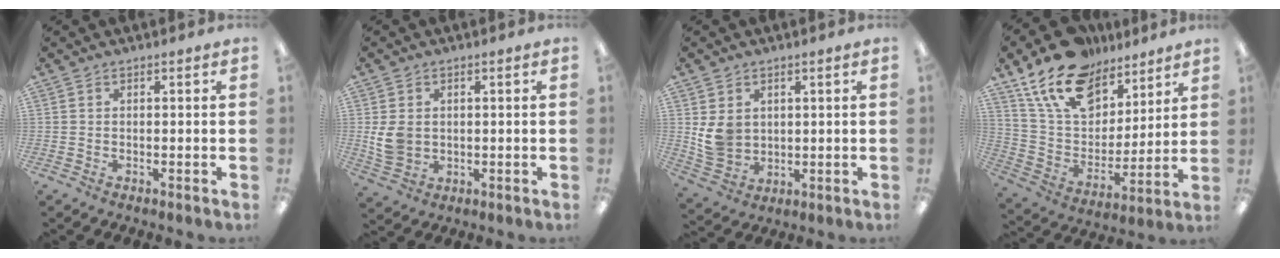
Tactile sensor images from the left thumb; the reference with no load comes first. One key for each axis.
{"total": 6.2, "fx": 0.7, "fy": 5.0, "fz": 3.7, "tx": -0.089, "ty": 0.005, "tz": 0.015}
{"total": 6.7, "fx": 2.1, "fy": 5.6, "fz": 3.1, "tx": -0.058, "ty": 0.002, "tz": 0.043}
{"total": 19.1, "fx": 13.3, "fy": 10.9, "fz": 8.4, "tx": -0.166, "ty": -0.068, "tz": 0.242}